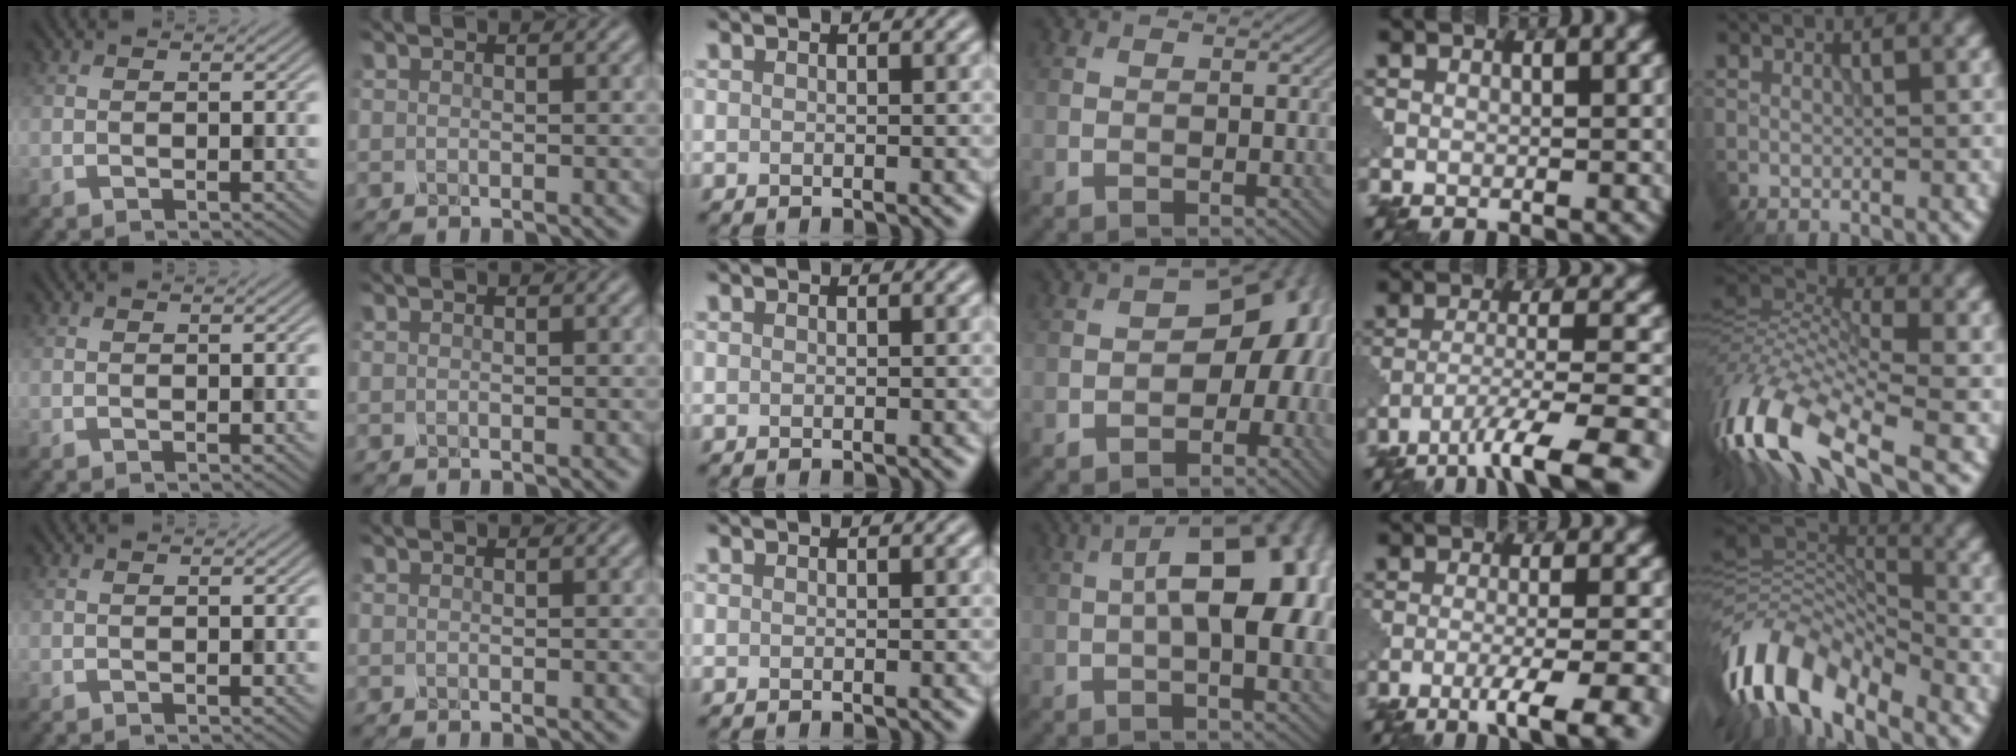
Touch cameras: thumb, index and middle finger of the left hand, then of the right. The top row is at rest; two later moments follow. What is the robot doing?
{"motion": "shake", "object": "salt shaker"}